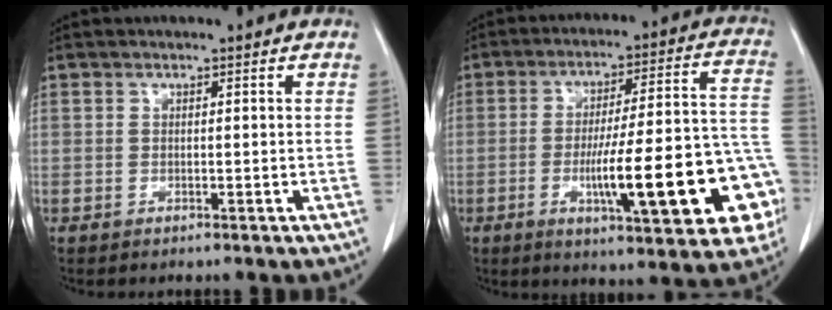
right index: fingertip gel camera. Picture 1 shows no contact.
{"total": 21.3, "force": [-6.1, 3.2, 20.2], "torque": [-0.219, 0.022, -0.074]}